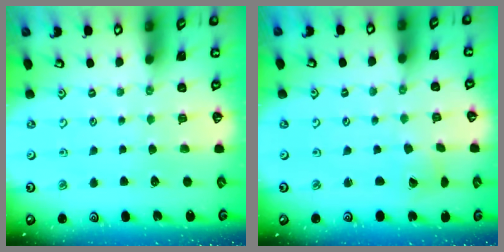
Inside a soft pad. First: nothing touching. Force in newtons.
{"total": 2.9, "press": 2.9, "slide": 0.3}